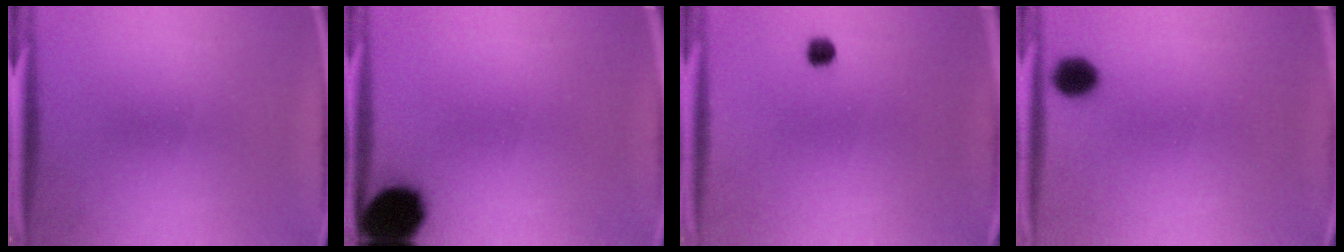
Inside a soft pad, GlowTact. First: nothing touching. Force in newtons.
{"total": 13.2}
{"total": 1.8}
{"total": 2.3}